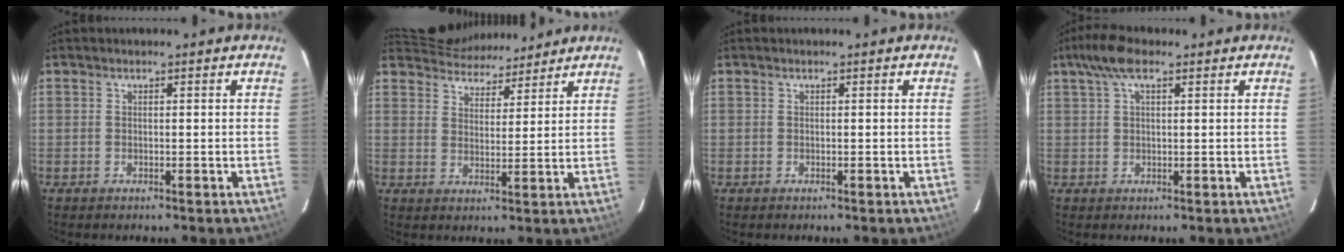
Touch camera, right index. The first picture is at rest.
{"total": 11.7, "force": [11.1, 3.1, 2.0], "torque": [-0.038, 0.024, 0.169]}
{"total": 0.0}
{"total": 5.1, "force": [3.3, 1.4, 3.6], "torque": [-0.072, 0.016, 0.063]}